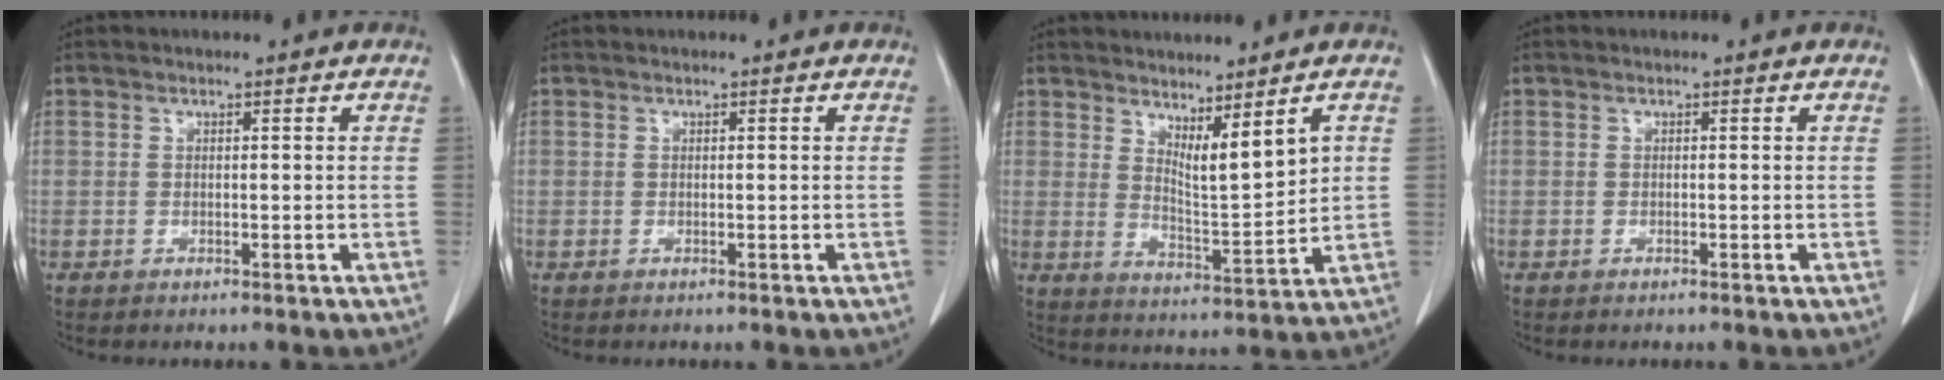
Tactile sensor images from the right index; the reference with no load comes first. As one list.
[{"total": 0.0}, {"total": 6.3, "force": [3.6, 0.5, 5.1], "torque": [-0.087, -0.023, 0.073]}, {"total": 0.0}]